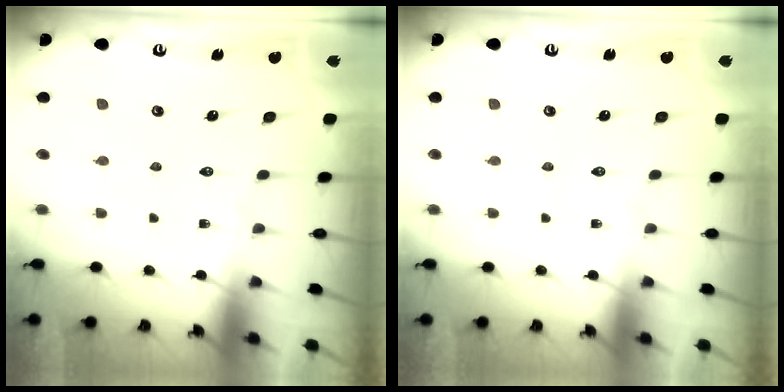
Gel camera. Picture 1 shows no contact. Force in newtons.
{"total": 0.0}